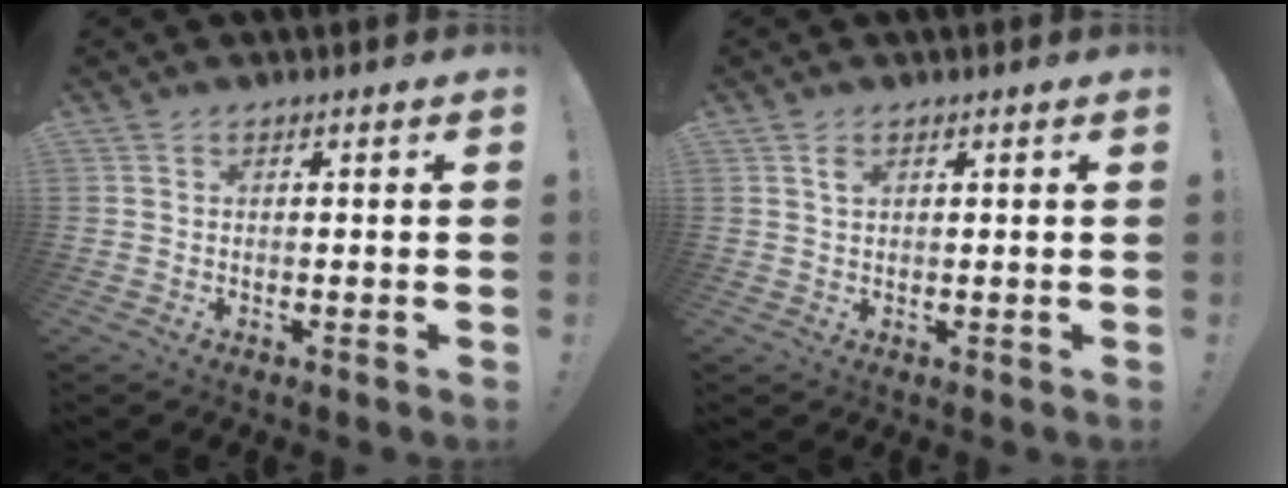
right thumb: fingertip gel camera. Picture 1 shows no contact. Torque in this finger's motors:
{"motor_torque": [-0.02, -0.45, -0.11, 0.11, 0.00]}